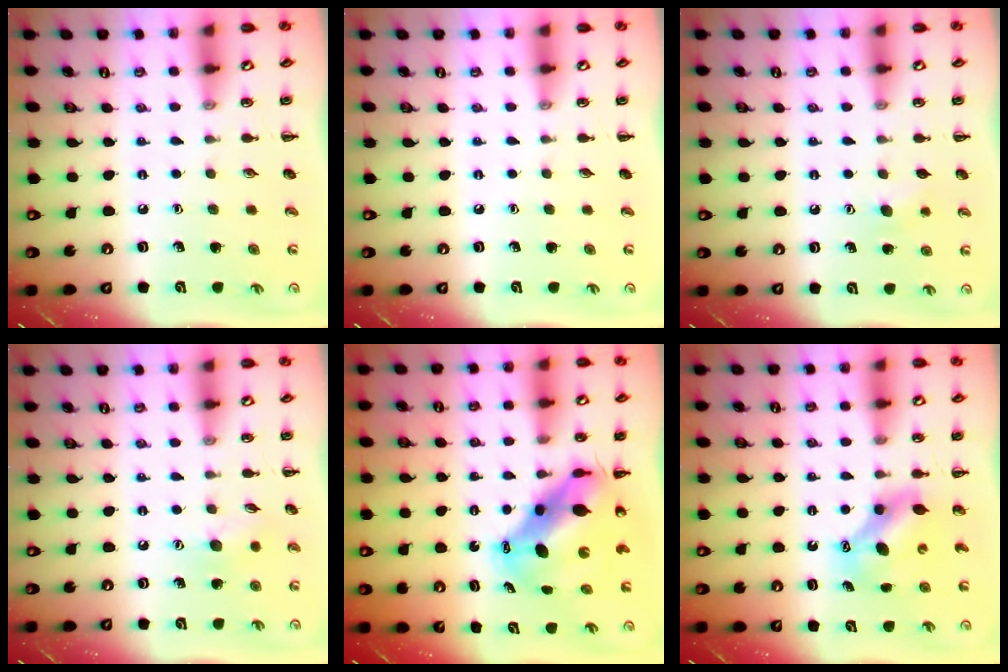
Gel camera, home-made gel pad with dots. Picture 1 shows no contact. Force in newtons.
{"total": 0.0}
{"total": 5.4, "press": 5.2, "slide": 1.4}
{"total": 6.8, "press": 6.7, "slide": 1.1}
{"total": 11.3, "press": 10.9, "slide": 3.1}
{"total": 7.1, "press": 7.1, "slide": 1.0}